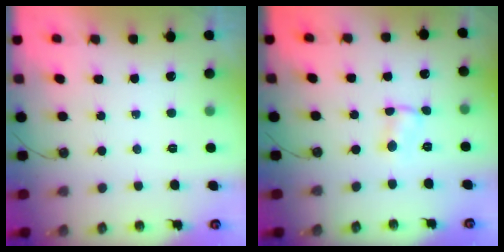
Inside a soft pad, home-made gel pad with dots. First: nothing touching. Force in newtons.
{"total": 1.4, "press": 1.4, "slide": 0.1}